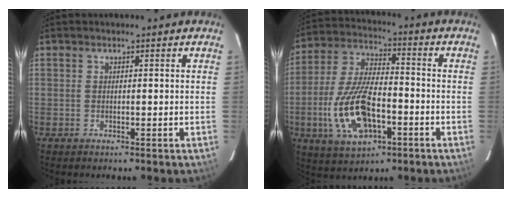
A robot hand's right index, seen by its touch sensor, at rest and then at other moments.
{"total": 16.2, "force": [-5.1, 7.3, 13.5], "torque": [-0.292, -0.005, -0.089]}